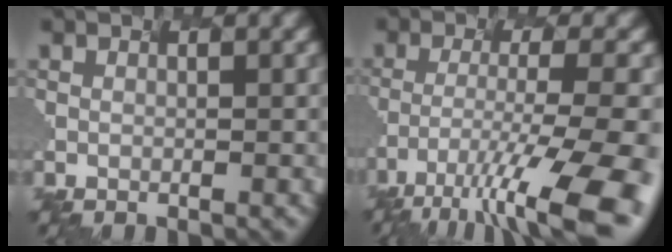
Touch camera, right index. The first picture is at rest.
{"total": 11.6, "force": [-8.2, 1.5, 8.0], "torque": [-0.165, -0.014, -0.106]}